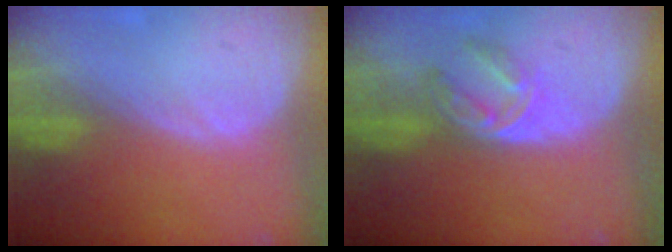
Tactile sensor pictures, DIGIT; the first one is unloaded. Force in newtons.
{"total": 6.0, "press": 4.9, "slide": 3.4}